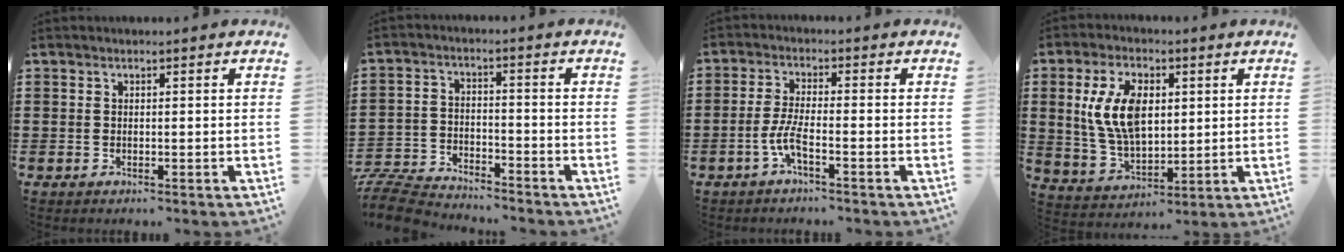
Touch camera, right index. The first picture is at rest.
{"total": 6.9, "force": [-6.7, 1.1, 1.0], "torque": [-0.033, 0.010, -0.137]}
{"total": 4.7, "force": [-2.3, 0.8, 4.1], "torque": [-0.106, -0.013, -0.052]}
{"total": 10.3, "force": [2.3, 5.9, 8.1], "torque": [-0.192, 0.009, 0.036]}